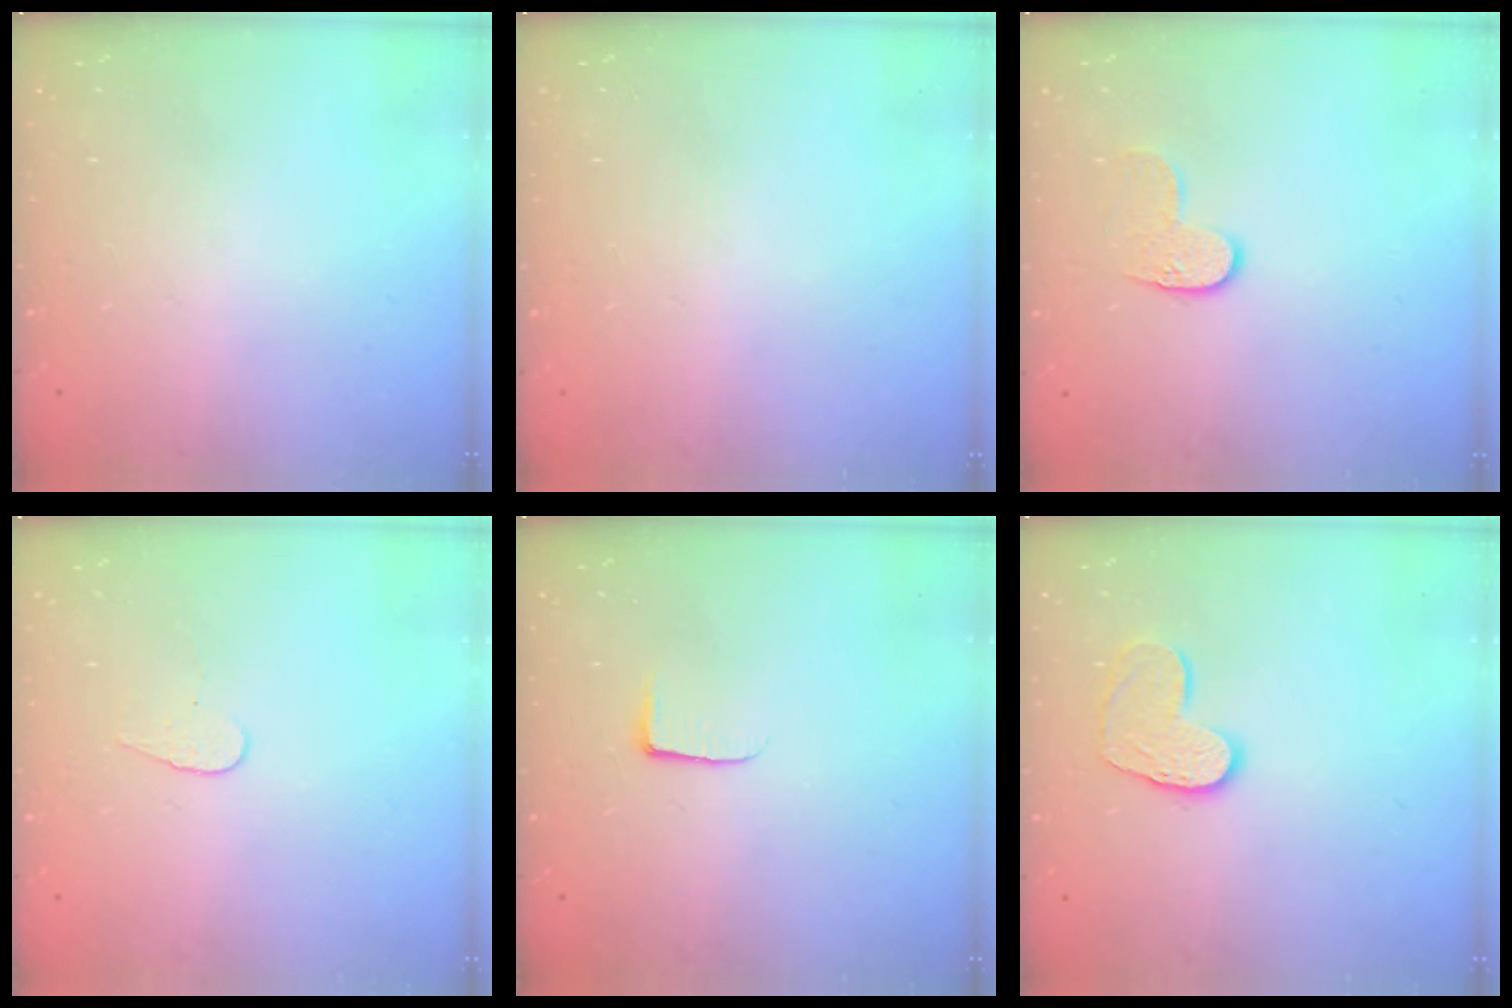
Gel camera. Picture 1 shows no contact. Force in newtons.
{"total": 0.6, "press": 0.6, "slide": 0.2}
{"total": 6.0, "press": 6.0, "slide": 0.5}
{"total": 3.6, "press": 3.6, "slide": 0.3}
{"total": 3.7, "press": 3.7, "slide": 0.5}
{"total": 9.5, "press": 9.5, "slide": 0.7}